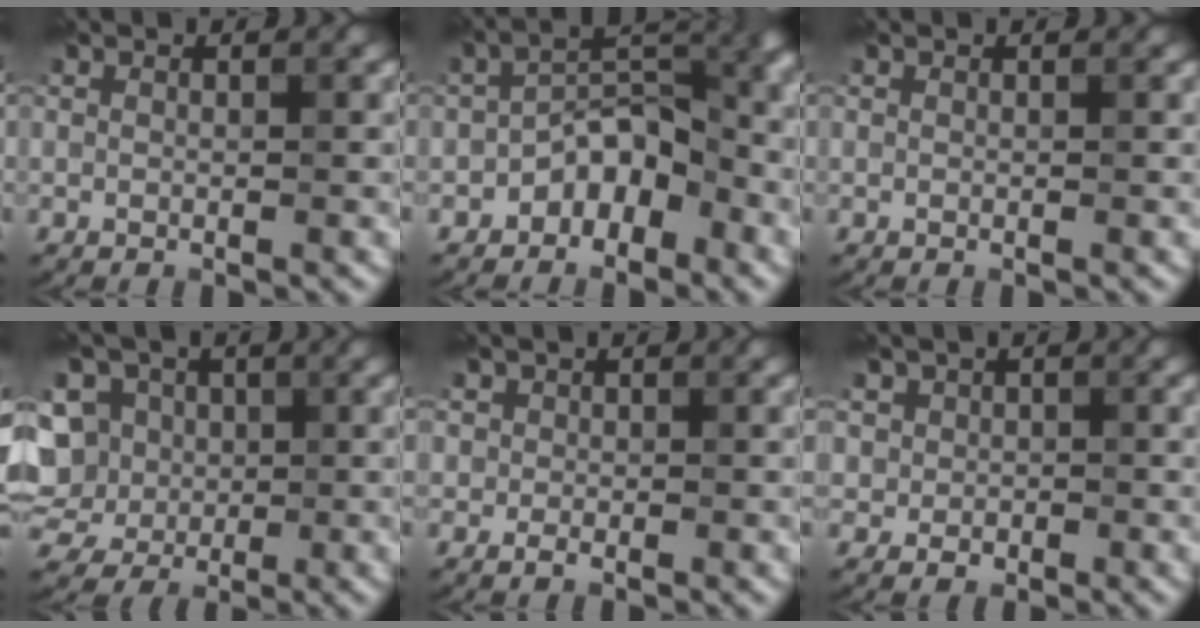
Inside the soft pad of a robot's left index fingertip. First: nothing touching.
{"total": 5.6, "force": [-2.8, 3.1, 3.7], "torque": [-0.042, 0.017, -0.058]}
{"total": 0.0}
{"total": 12.6, "force": [2.8, 10.8, 6.0], "torque": [-0.138, 0.044, 0.021]}
{"total": 1.3, "force": [-0.1, 1.3, 0.4], "torque": [0.000, -0.001, -0.009]}
{"total": 2.6, "force": [0.5, 2.4, 0.6], "torque": [0.006, 0.001, 0.002]}